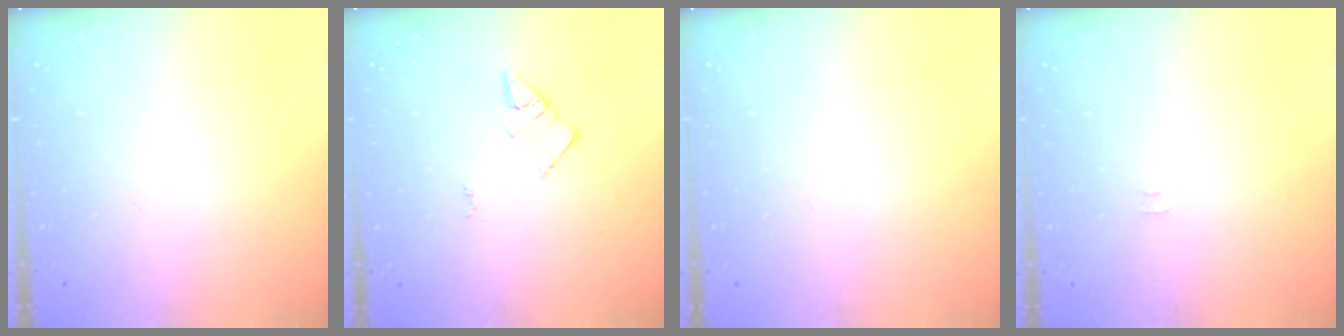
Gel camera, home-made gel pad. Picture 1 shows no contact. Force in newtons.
{"total": 4.4, "press": 4.4, "slide": 0.6}
{"total": 0.0}
{"total": 3.2, "press": 3.1, "slide": 0.4}